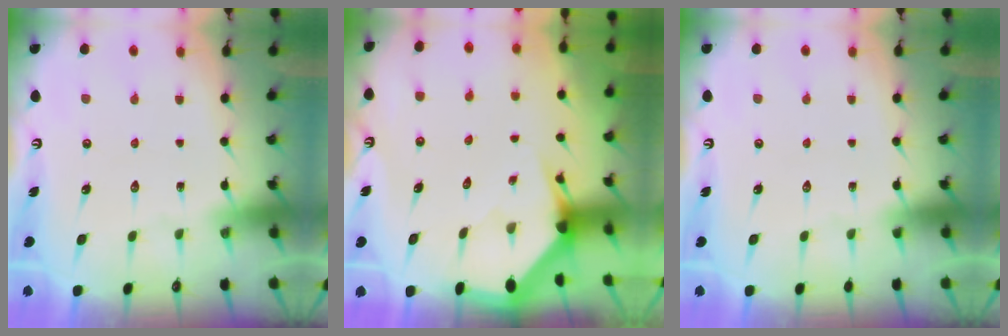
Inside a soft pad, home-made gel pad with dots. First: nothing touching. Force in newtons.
{"total": 3.0, "press": 3.0, "slide": 0.2}
{"total": 0.0}